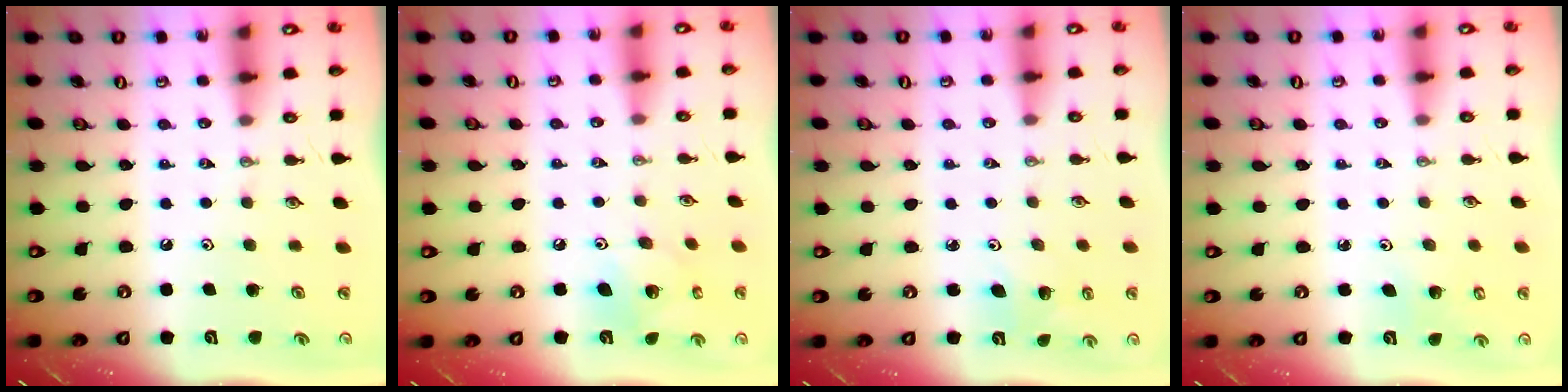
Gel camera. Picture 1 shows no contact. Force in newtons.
{"total": 8.5, "press": 8.4, "slide": 0.6}
{"total": 3.1, "press": 2.1, "slide": 2.3}
{"total": 2.7, "press": 2.7, "slide": 0.5}